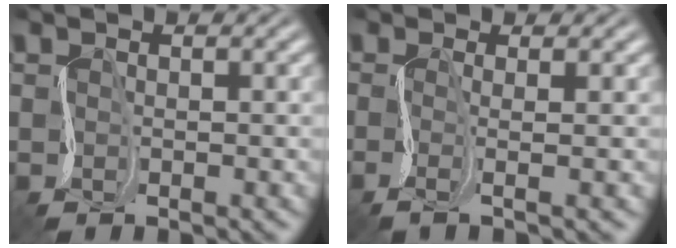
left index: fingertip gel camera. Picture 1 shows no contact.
{"total": 2.1, "force": [-0.2, 0.5, 2.0], "torque": [-0.037, -0.008, -0.010]}